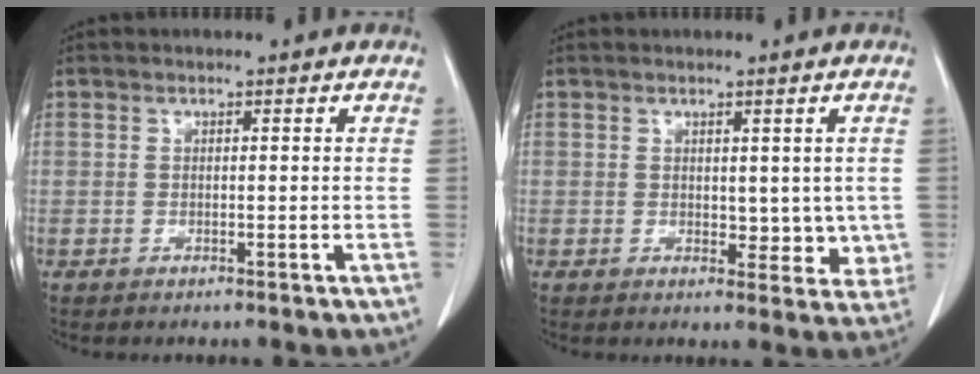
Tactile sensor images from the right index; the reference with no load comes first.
{"total": 4.4, "force": [0.5, 2.8, 3.3], "torque": [-0.021, -0.007, 0.011]}